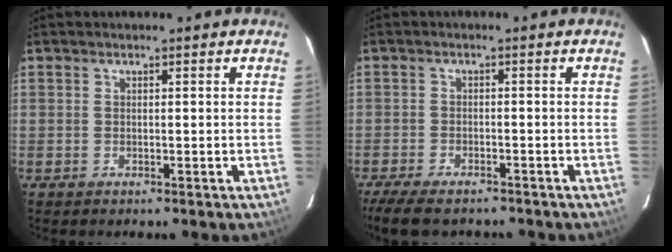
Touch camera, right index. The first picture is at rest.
{"total": 9.2, "force": [-7.6, 2.7, 4.4], "torque": [-0.110, -0.028, -0.130]}